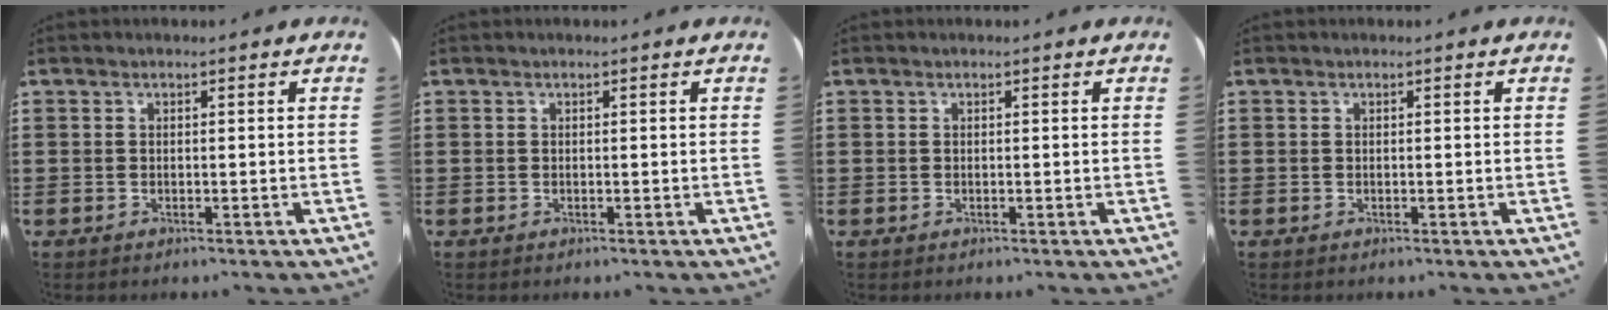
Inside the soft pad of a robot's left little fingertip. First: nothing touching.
{"total": 0.0}
{"total": 0.0}
{"total": 0.0}